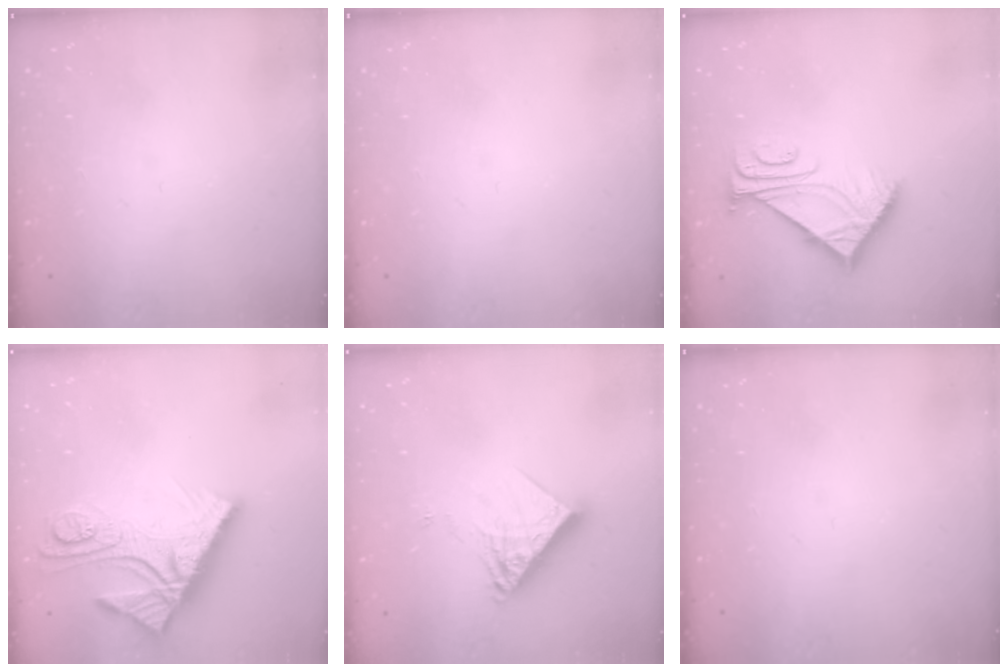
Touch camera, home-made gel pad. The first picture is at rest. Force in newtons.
{"total": 0.0}
{"total": 7.5, "press": 7.4, "slide": 0.8}
{"total": 15.3, "press": 15.3, "slide": 1.4}
{"total": 12.3, "press": 12.3, "slide": 0.9}
{"total": 0.0}